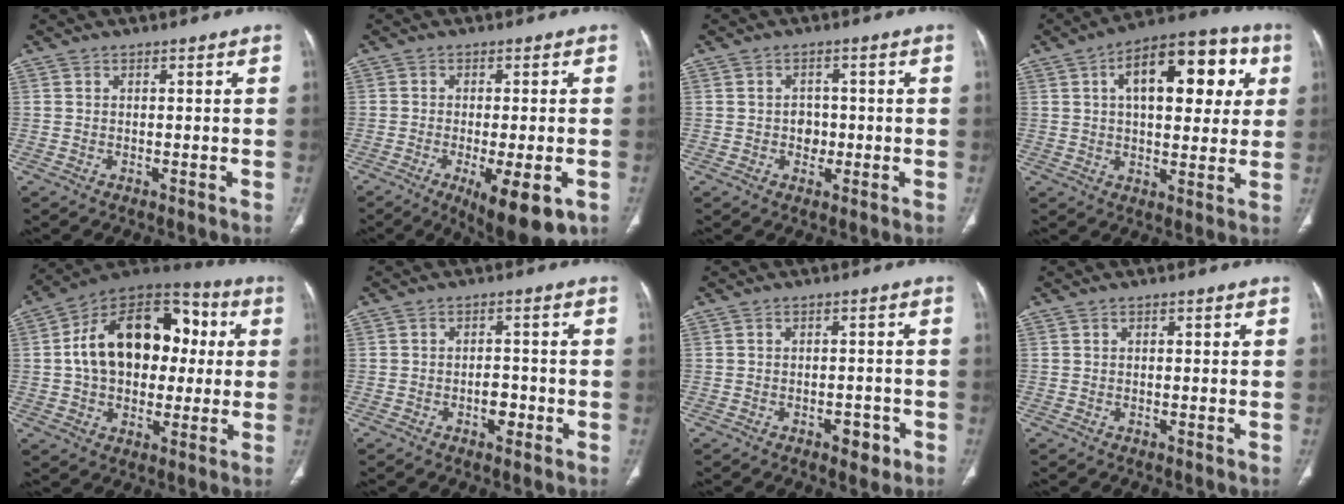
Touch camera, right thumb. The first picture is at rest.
{"total": 11.9, "force": [-5.0, 3.8, 10.1], "torque": [-0.137, -0.011, -0.067]}
{"total": 3.1, "force": [-0.5, 2.6, 1.6], "torque": [-0.006, 0.007, -0.008]}
{"total": 19.4, "force": [5.7, 9.6, 15.8], "torque": [-0.184, 0.017, 0.074]}
{"total": 22.6, "force": [2.5, 15.2, 16.6], "torque": [-0.237, 0.030, 0.037]}
{"total": 3.4, "force": [-1.4, 2.0, 2.4], "torque": [-0.021, 0.012, -0.019]}
{"total": 3.6, "force": [-1.9, 2.0, 2.3], "torque": [-0.017, 0.011, -0.021]}
{"total": 0.5, "force": [0.1, 0.3, 0.4], "torque": [-0.010, 0.002, 0.003]}